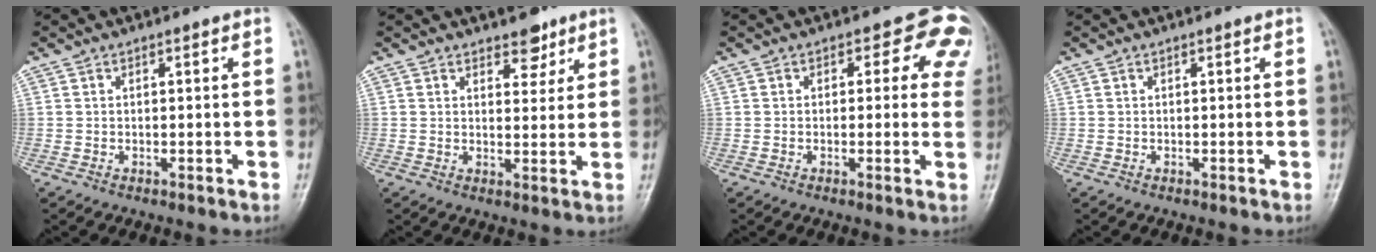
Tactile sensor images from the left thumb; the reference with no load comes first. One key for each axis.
{"total": 4.4, "fx": 3.1, "fy": 2.4, "fz": 2.0, "tx": -0.001, "ty": -0.019, "tz": 0.046}
{"total": 7.0, "fx": 3.2, "fy": 4.6, "fz": 4.2, "tx": 0.002, "ty": -0.007, "tz": 0.014}
{"total": 0.0}